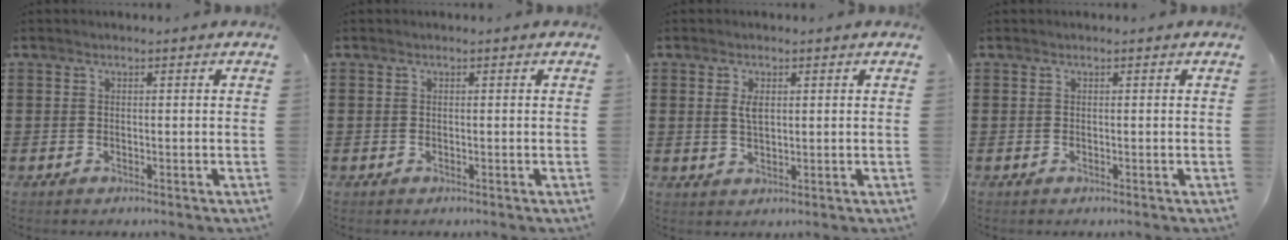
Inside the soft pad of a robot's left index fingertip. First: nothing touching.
{"total": 0.0}
{"total": 2.5, "force": [0.8, 0.9, 2.2], "torque": [-0.047, 0.004, 0.013]}
{"total": 0.0}